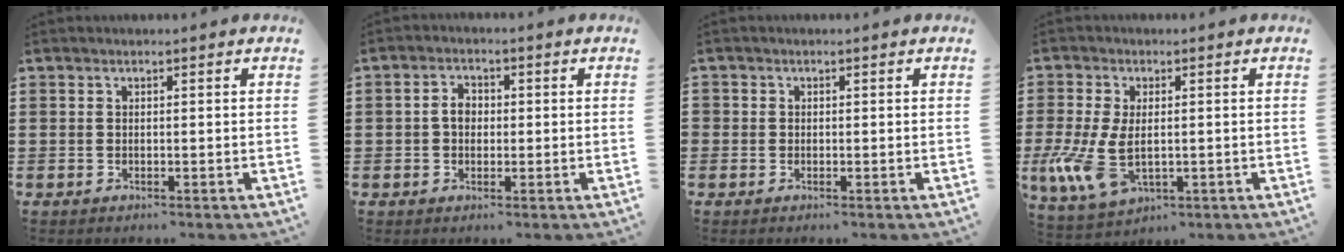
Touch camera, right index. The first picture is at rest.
{"total": 2.8, "force": [-0.1, 2.0, 2.0], "torque": [-0.041, 0.009, -0.003]}
{"total": 0.8, "force": [-0.1, 0.8, 0.1], "torque": [-0.004, 0.004, -0.002]}
{"total": 7.9, "force": [-1.3, 4.4, 6.4], "torque": [-0.162, -0.011, -0.026]}